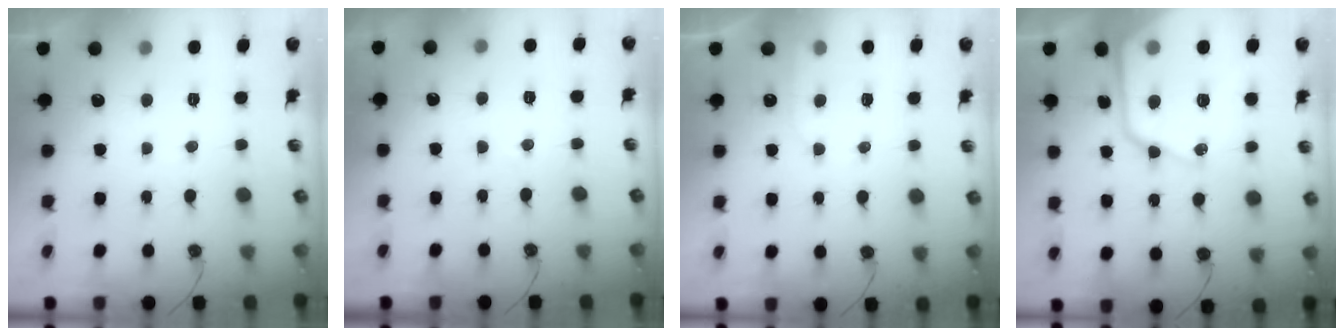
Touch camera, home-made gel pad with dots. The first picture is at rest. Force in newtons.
{"total": 2.5, "press": 2.5, "slide": 0.4}
{"total": 5.0, "press": 5.0, "slide": 0.5}
{"total": 21.7, "press": 21.6, "slide": 2.1}